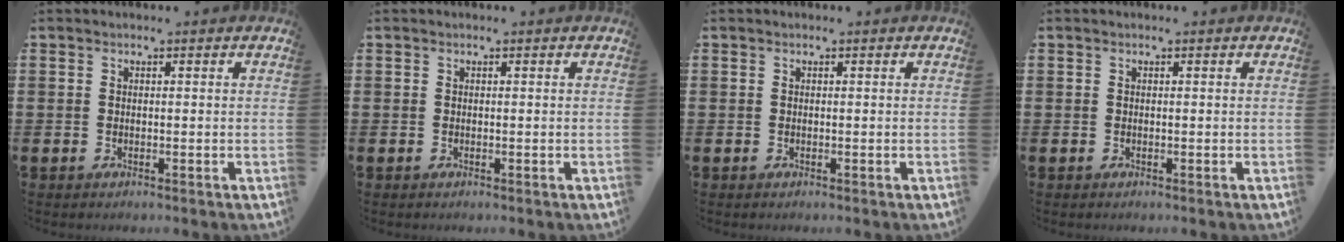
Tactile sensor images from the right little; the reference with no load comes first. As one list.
[{"total": 0.0}, {"total": 0.0}, {"total": 0.0}]